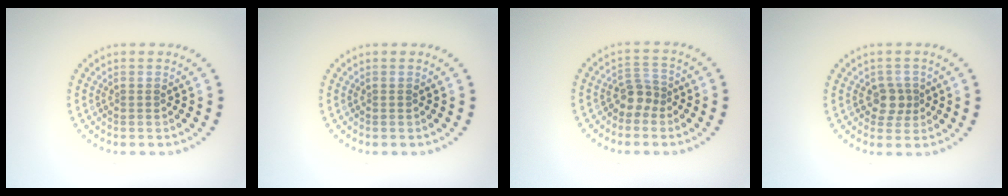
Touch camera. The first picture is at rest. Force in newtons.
{"total": 0.0}
{"total": 2.2, "press": 1.7, "slide": 1.4}
{"total": 2.1, "press": 1.9, "slide": 1.0}